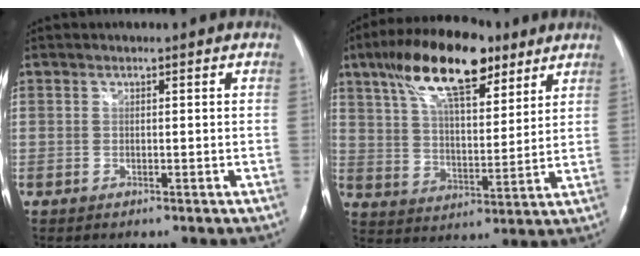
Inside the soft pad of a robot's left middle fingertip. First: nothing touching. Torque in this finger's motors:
{"motor_torque": [1.56, -0.58, 0.23, 0.21]}